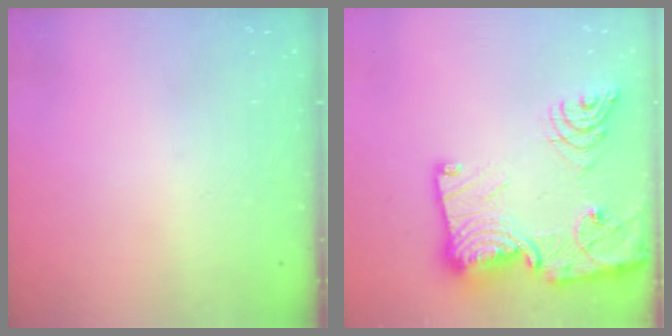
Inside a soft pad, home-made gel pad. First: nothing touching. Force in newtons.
{"total": 25.2, "press": 25.1, "slide": 2.6}